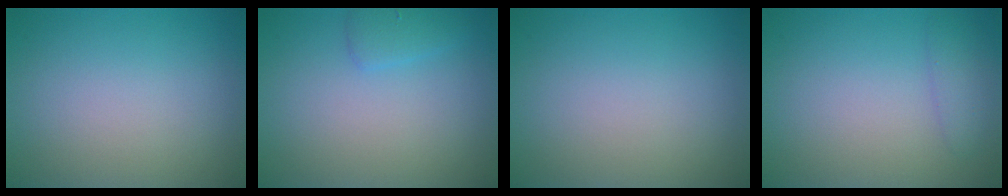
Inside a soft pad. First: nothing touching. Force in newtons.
{"total": 1.4, "press": 1.4, "slide": 0.2}
{"total": 0.0}
{"total": 1.5, "press": 1.5, "slide": 0.1}